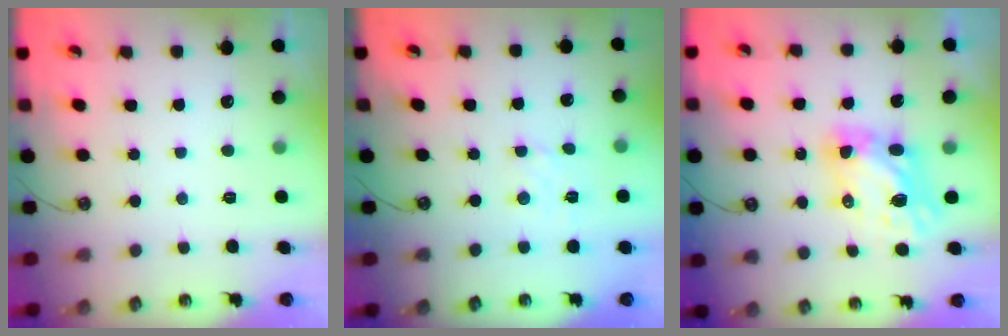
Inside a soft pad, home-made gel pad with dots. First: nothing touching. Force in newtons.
{"total": 2.4, "press": 2.4, "slide": 0.2}
{"total": 7.4, "press": 7.4, "slide": 0.6}